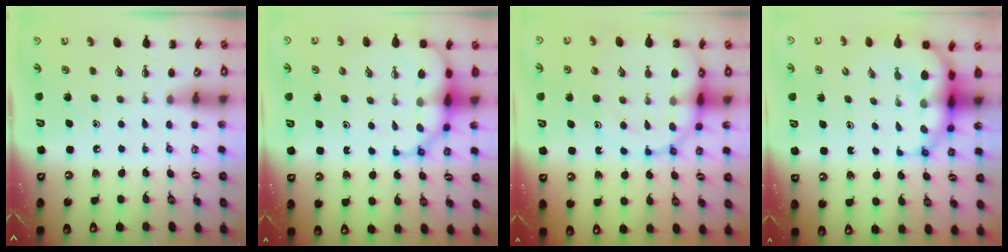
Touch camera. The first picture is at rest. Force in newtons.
{"total": 10.7, "press": 10.2, "slide": 3.1}
{"total": 14.1, "press": 13.7, "slide": 3.4}
{"total": 8.7, "press": 8.3, "slide": 2.7}